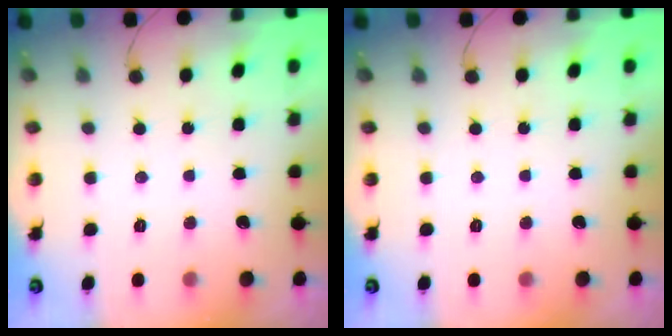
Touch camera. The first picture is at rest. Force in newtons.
{"total": 0.0}